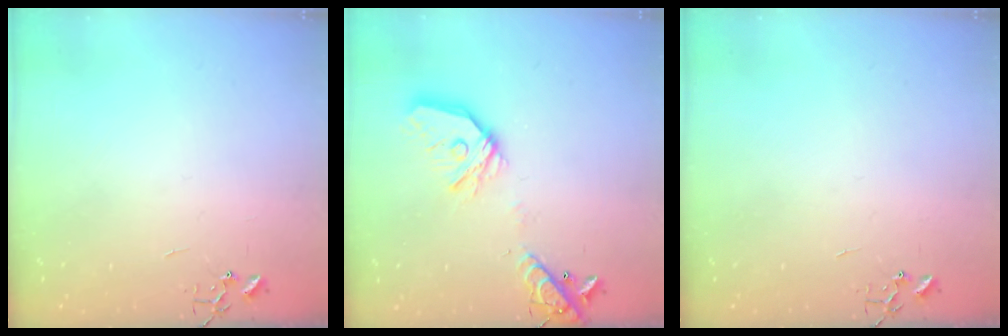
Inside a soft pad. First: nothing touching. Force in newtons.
{"total": 18.3, "press": 18.2, "slide": 2.6}
{"total": 0.0}